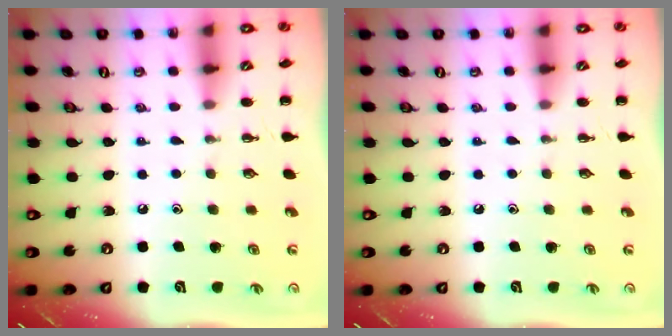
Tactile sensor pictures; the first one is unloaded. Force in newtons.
{"total": 0.0}